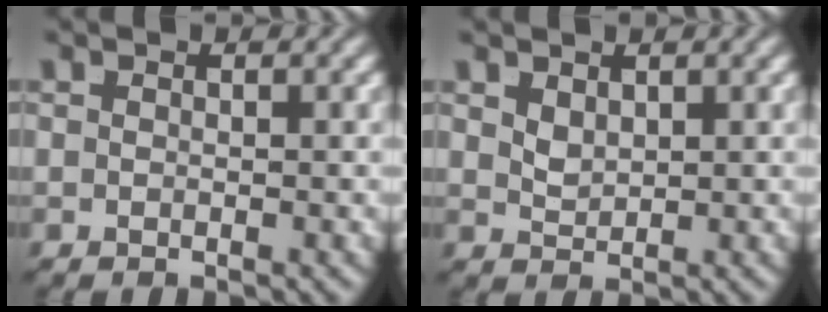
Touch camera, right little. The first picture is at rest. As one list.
[{"total": 1.2, "force": [1.0, 0.2, 0.7], "torque": [-0.014, -0.012, 0.034]}]